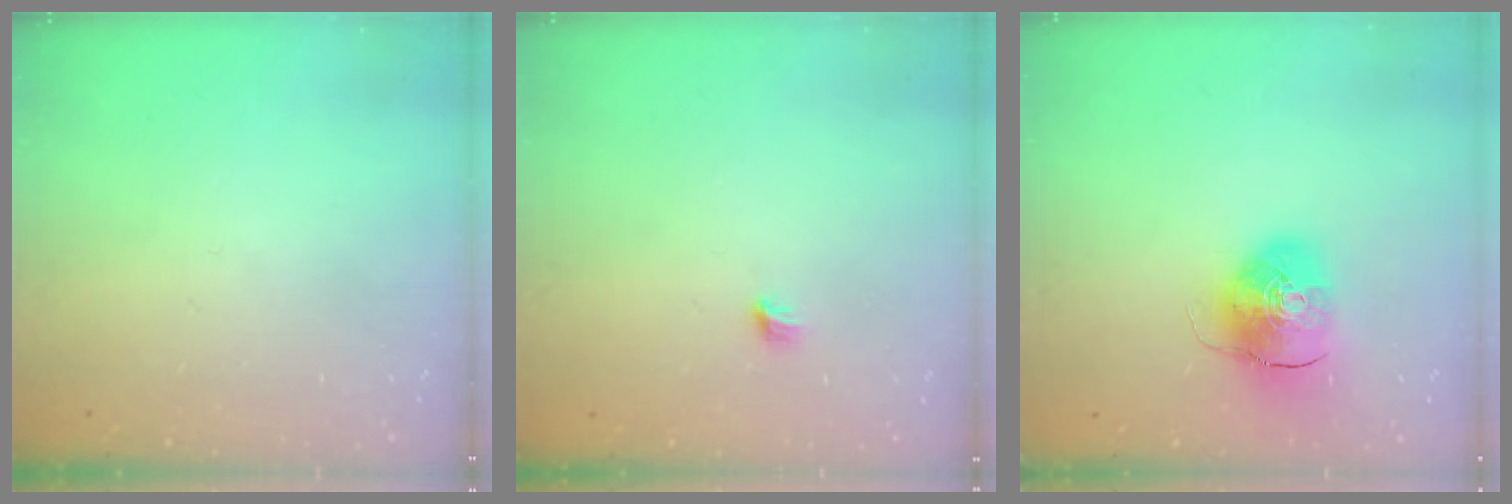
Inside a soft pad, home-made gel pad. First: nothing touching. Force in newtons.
{"total": 3.7, "press": 3.6, "slide": 1.0}
{"total": 10.0, "press": 9.8, "slide": 1.6}